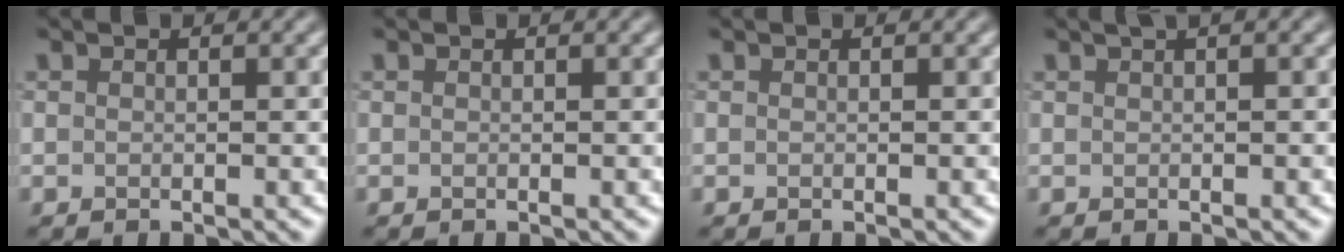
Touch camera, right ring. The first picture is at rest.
{"total": 0.0}
{"total": 0.0}
{"total": 1.0, "force": [0.5, 0.3, 0.8], "torque": [-0.013, 0.011, 0.008]}